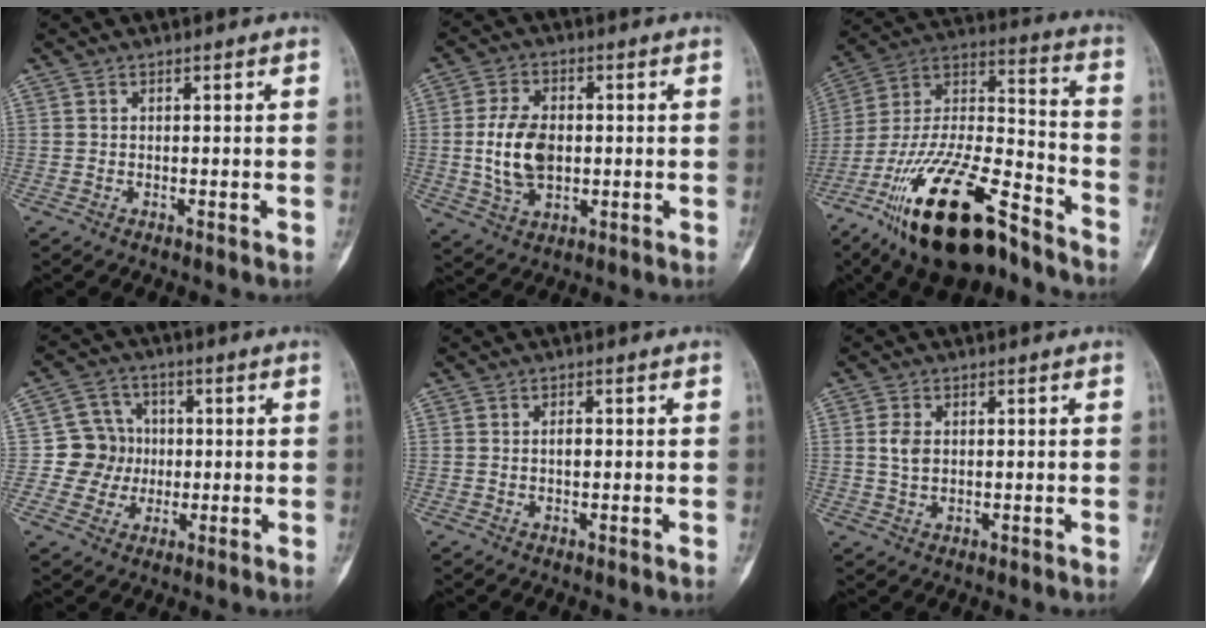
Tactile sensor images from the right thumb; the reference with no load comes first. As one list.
[{"total": 10.4, "force": [-0.1, 6.6, 8.0], "torque": [-0.143, 0.002, 0.002]}, {"total": 27.0, "force": [-17.2, 9.9, 18.4], "torque": [-0.345, 0.067, -0.301]}, {"total": 7.9, "force": [-0.3, 7.7, 1.7], "torque": [0.014, 0.017, -0.010]}, {"total": 1.3, "force": [0.0, 0.7, 1.1], "torque": [-0.015, 0.002, 0.000]}, {"total": 2.0, "force": [0.4, 1.2, 1.5], "torque": [-0.030, -0.002, 0.012]}]